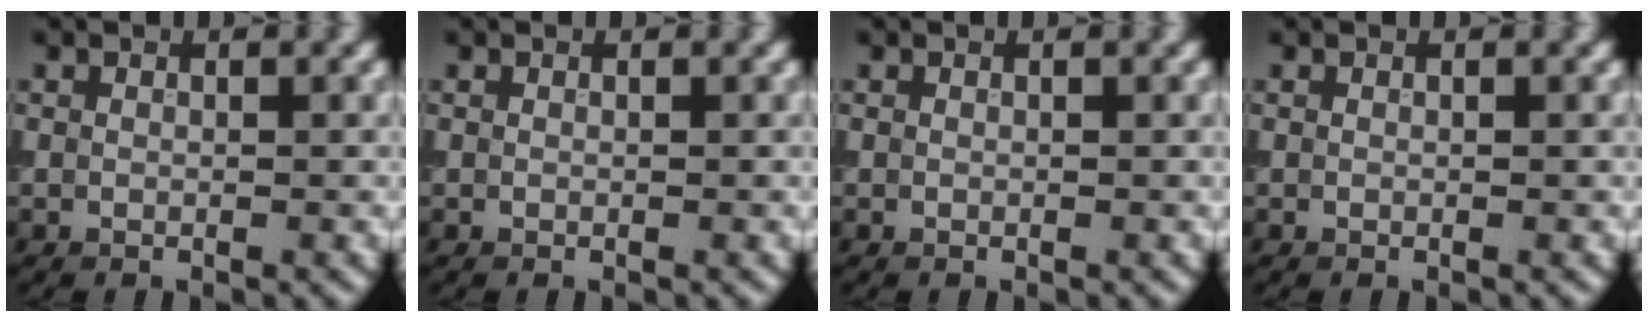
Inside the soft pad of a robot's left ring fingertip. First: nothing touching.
{"total": 0.0}
{"total": 0.0}
{"total": 0.0}